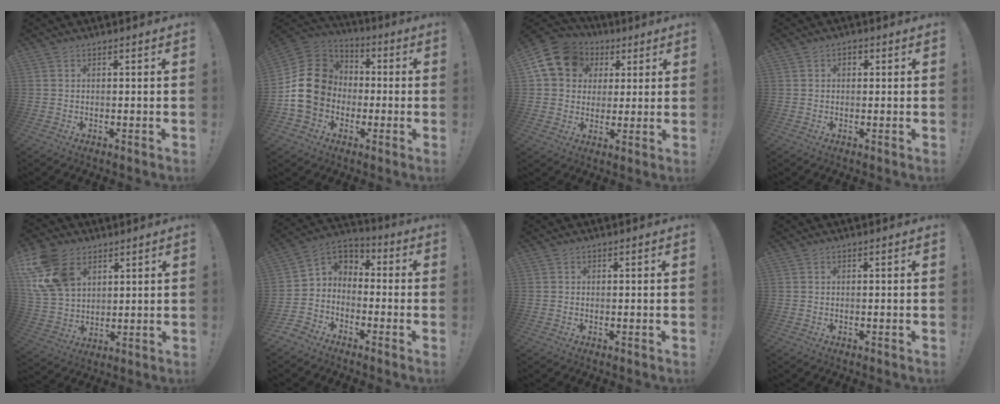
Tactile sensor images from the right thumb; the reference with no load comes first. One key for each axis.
{"total": 17.8, "fx": -0.6, "fy": 15.3, "fz": 9.0, "tx": -0.152, "ty": 0.024, "tz": 0.007}
{"total": 14.9, "fx": 5.2, "fy": 12.3, "fz": 6.6, "tx": -0.105, "ty": -0.017, "tz": 0.104}
{"total": 1.5, "fx": -0.1, "fy": 1.2, "fz": 0.9, "tx": -0.015, "ty": 0.005, "tz": -0.004}
{"total": 16.7, "fx": 7.6, "fy": 11.8, "fz": 9.1, "tx": -0.182, "ty": -0.031, "tz": 0.149}
{"total": 5.9, "fx": -3.7, "fy": 4.6, "fz": 0.6, "tx": -0.012, "ty": 0.013, "tz": -0.067}
{"total": 0.0}
{"total": 0.0}